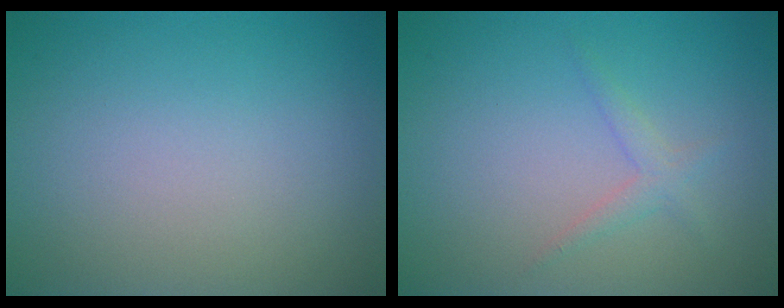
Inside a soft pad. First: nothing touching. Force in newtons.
{"total": 1.3, "press": 1.3, "slide": 0.1}